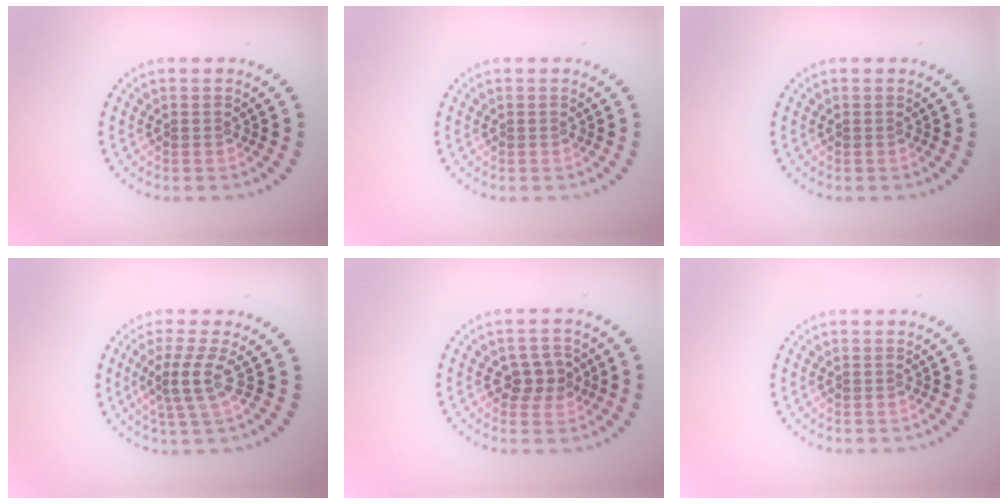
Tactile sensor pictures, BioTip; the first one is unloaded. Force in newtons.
{"total": 0.0}
{"total": 0.0}
{"total": 2.9, "press": 2.1, "slide": 2.0}
{"total": 2.6, "press": 2.5, "slide": 0.6}
{"total": 0.0}